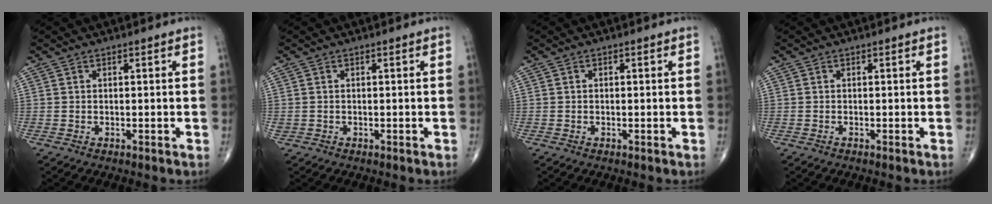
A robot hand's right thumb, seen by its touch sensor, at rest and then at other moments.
{"total": 0.8, "force": [0.0, 0.8, 0.0], "torque": [-0.004, 0.001, 0.002]}
{"total": 0.0}
{"total": 0.0}